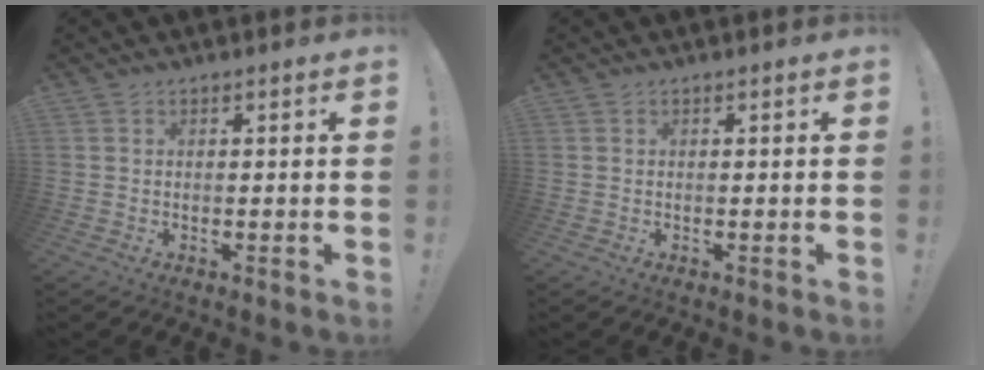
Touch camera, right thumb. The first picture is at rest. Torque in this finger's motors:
{"motor_torque": [0.00, 0.00, 0.00, 0.00, 0.01]}